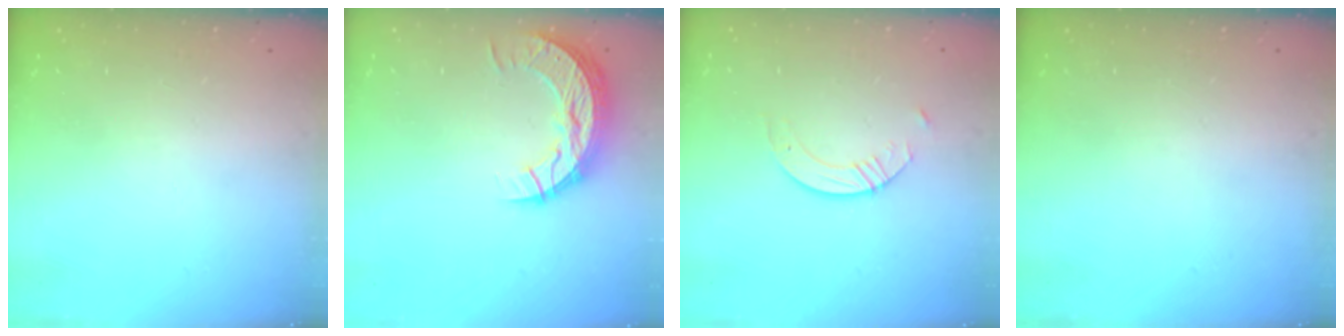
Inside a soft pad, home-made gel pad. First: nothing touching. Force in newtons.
{"total": 9.9, "press": 9.9, "slide": 0.7}
{"total": 5.4, "press": 5.4, "slide": 0.5}
{"total": 0.0}